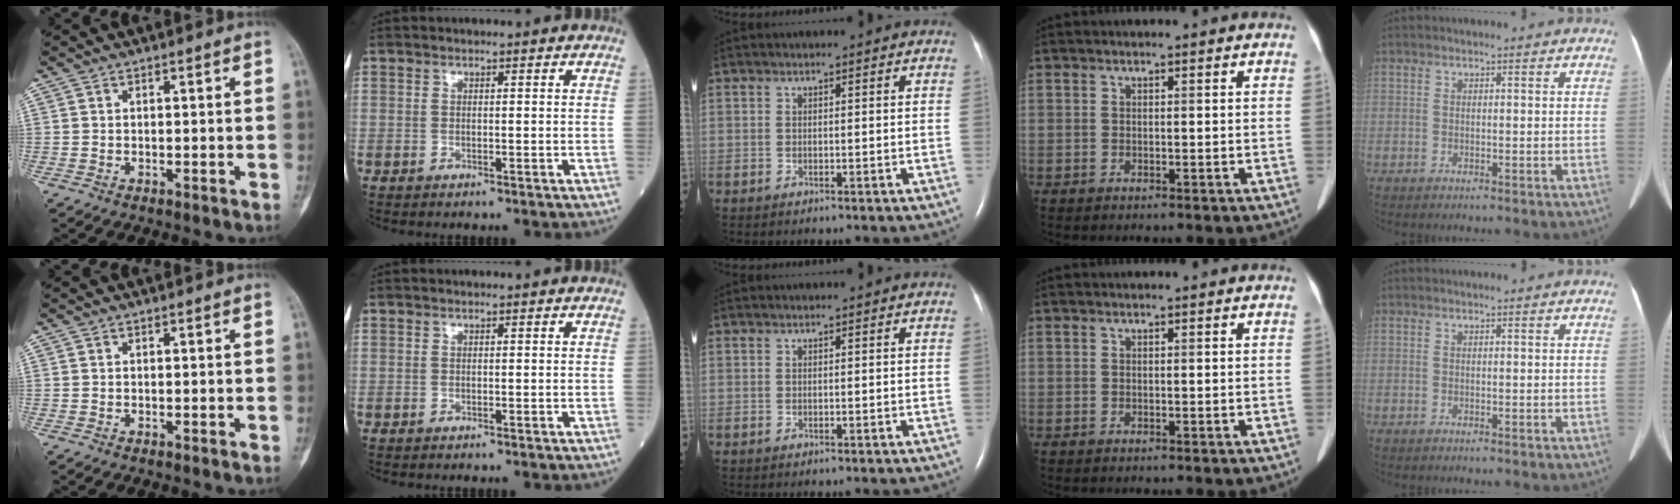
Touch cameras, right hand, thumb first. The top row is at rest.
{}